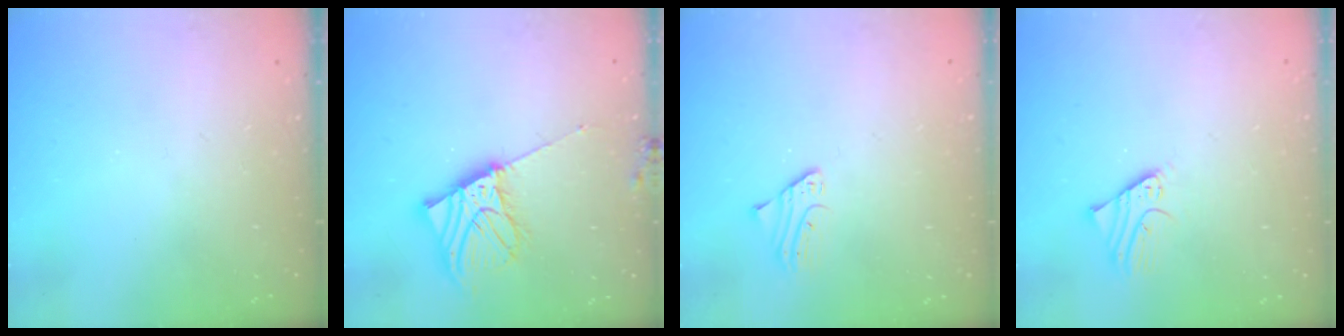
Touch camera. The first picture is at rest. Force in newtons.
{"total": 9.7, "press": 9.5, "slide": 1.7}
{"total": 2.7, "press": 2.7, "slide": 0.1}
{"total": 2.3, "press": 2.3, "slide": 0.2}